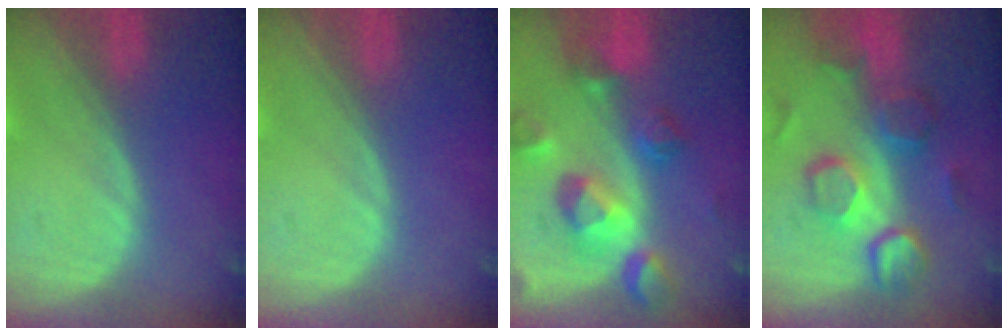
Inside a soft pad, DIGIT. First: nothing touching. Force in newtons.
{"total": 0.0}
{"total": 10.5, "press": 9.4, "slide": 4.7}
{"total": 10.5, "press": 9.2, "slide": 5.1}